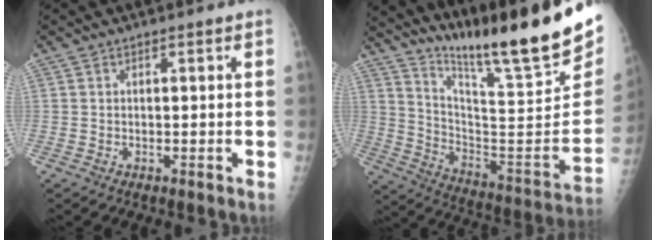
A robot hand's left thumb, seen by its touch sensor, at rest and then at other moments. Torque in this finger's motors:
{"motor_torque": [1.21, 1.14, 1.41, -1.36, 0.10]}